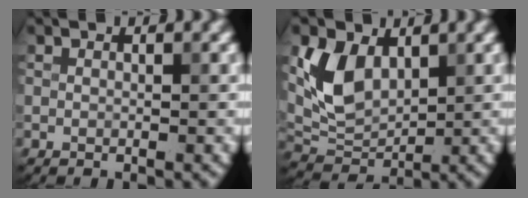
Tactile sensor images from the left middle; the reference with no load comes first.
{"total": 5.7, "force": [1.8, 3.8, 3.8], "torque": [-0.086, -0.003, 0.037]}